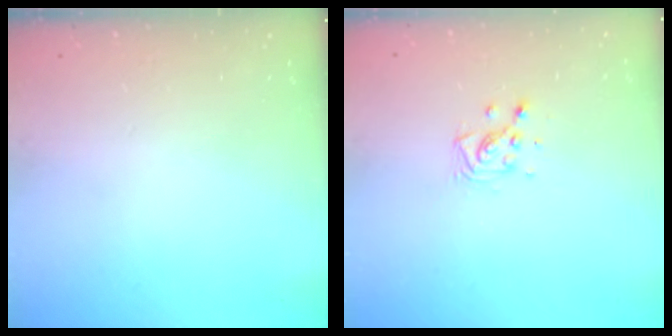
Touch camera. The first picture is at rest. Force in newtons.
{"total": 6.3, "press": 6.1, "slide": 1.7}